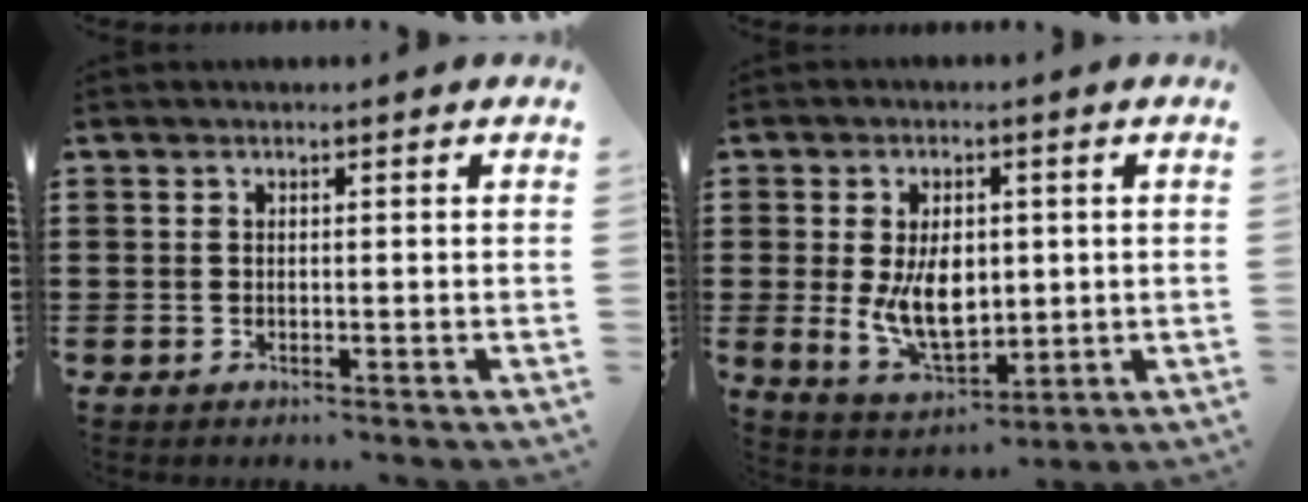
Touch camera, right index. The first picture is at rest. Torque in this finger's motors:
{"motor_torque": [2.14, 0.00, 0.58, 0.21]}